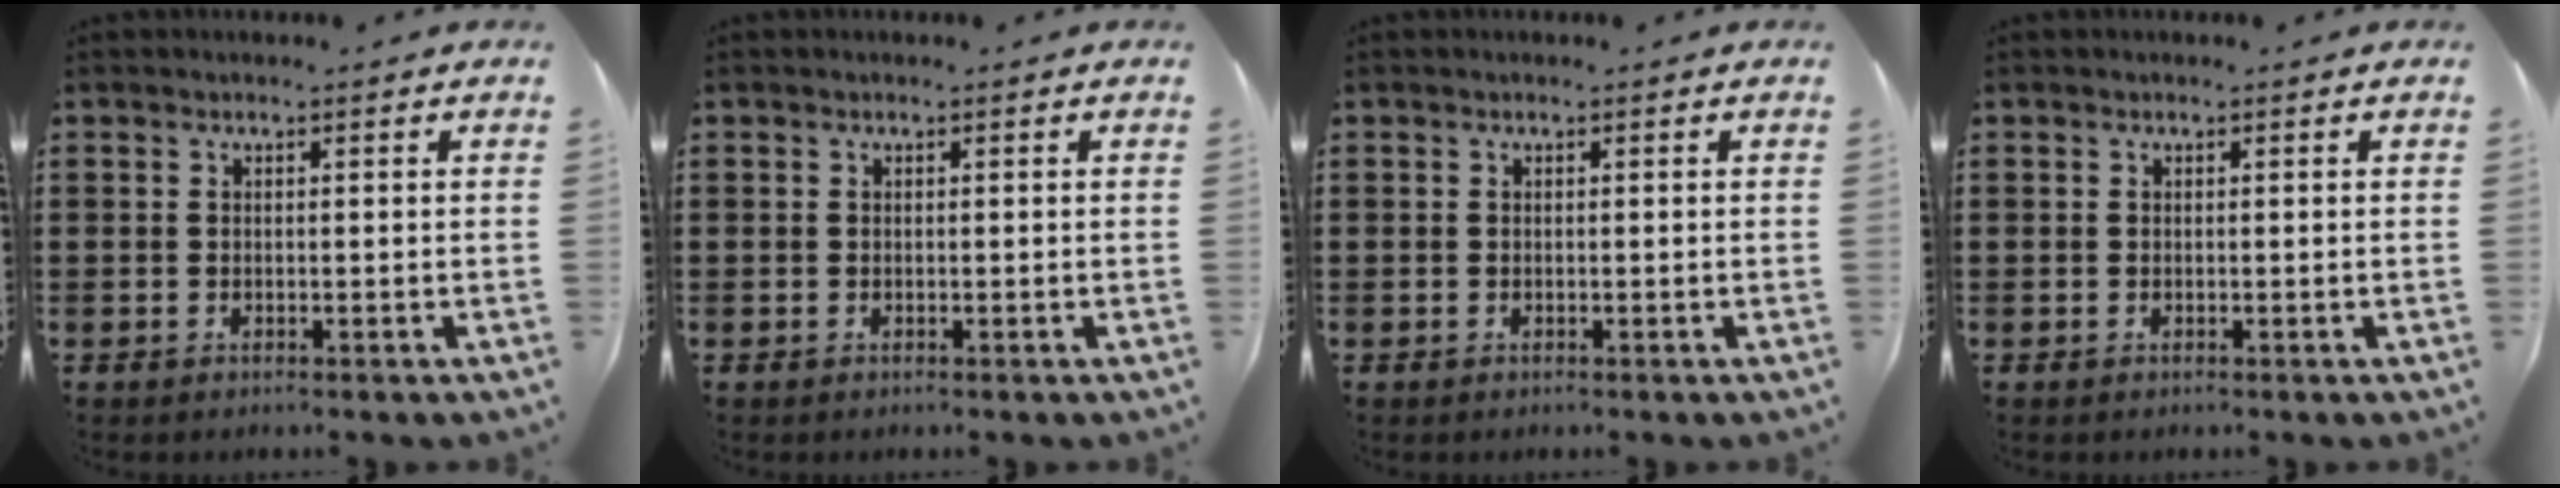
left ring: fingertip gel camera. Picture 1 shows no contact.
{"total": 0.0}
{"total": 0.0}
{"total": 0.0}